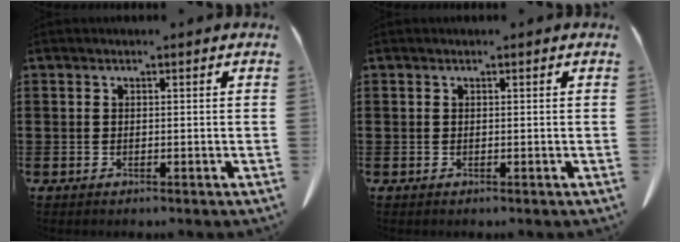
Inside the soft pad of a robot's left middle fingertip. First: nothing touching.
{"total": 0.0}